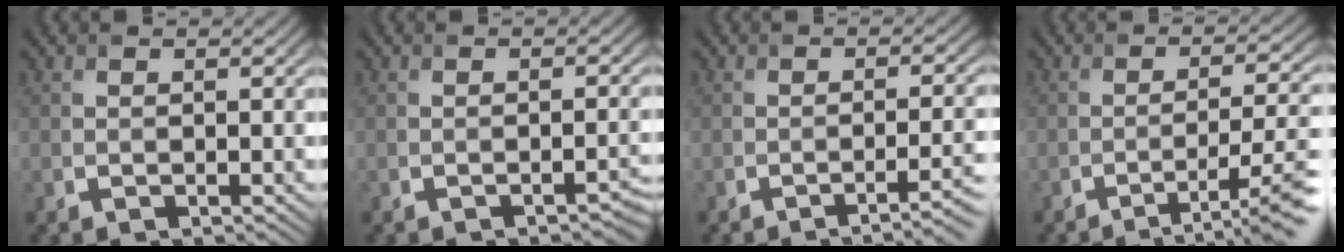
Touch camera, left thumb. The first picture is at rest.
{"total": 1.7, "force": [-1.3, 0.3, 1.0], "torque": [-0.010, 0.004, -0.018]}
{"total": 4.7, "force": [-2.5, 1.2, 3.8], "torque": [-0.042, 0.002, -0.038]}
{"total": 7.2, "force": [-3.8, 1.6, 5.9], "torque": [-0.088, -0.006, -0.054]}